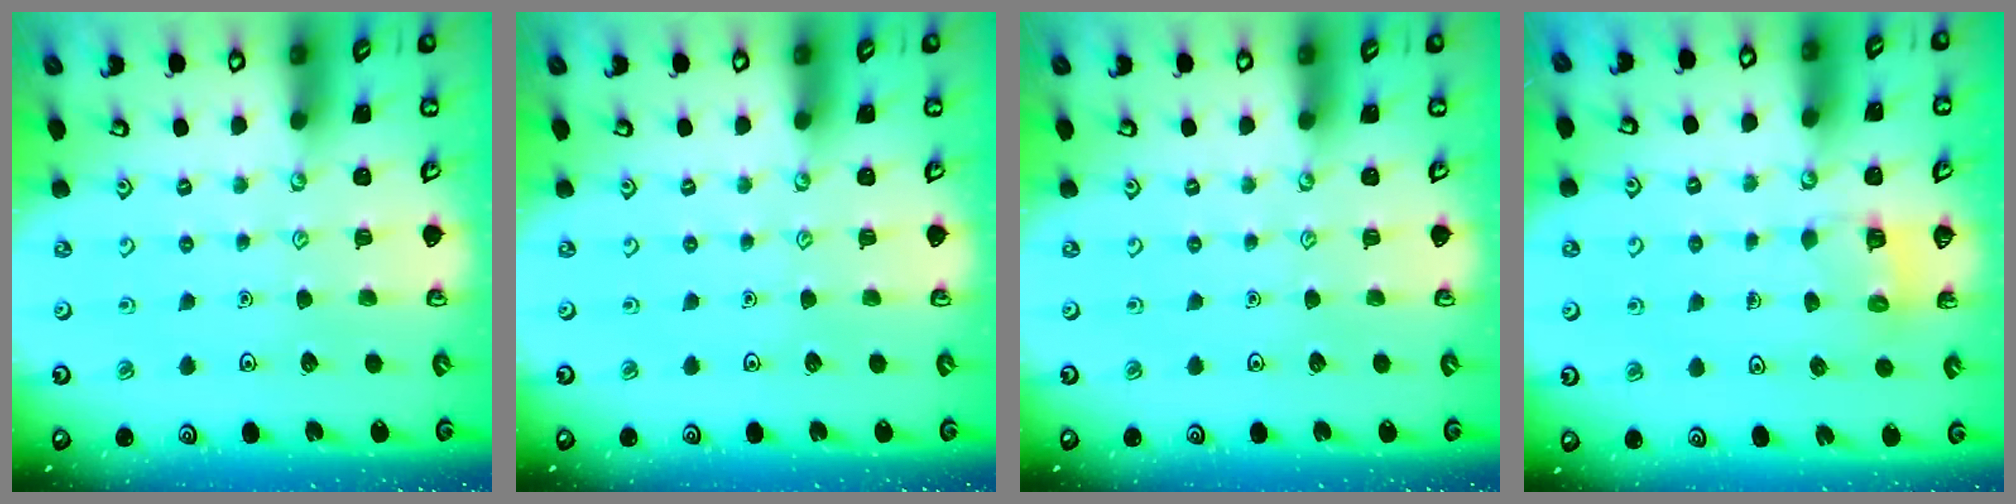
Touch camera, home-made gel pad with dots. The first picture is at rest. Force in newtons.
{"total": 0.0}
{"total": 0.0}
{"total": 3.8, "press": 3.8, "slide": 0.2}